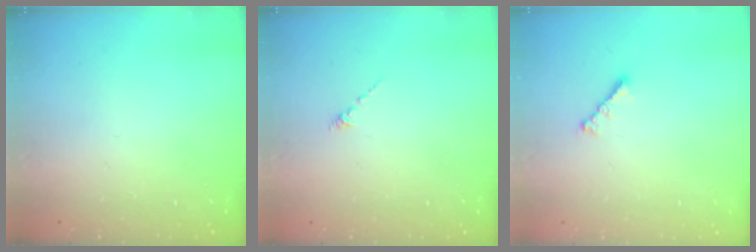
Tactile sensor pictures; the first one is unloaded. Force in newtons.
{"total": 0.0}
{"total": 2.4, "press": 2.3, "slide": 0.6}